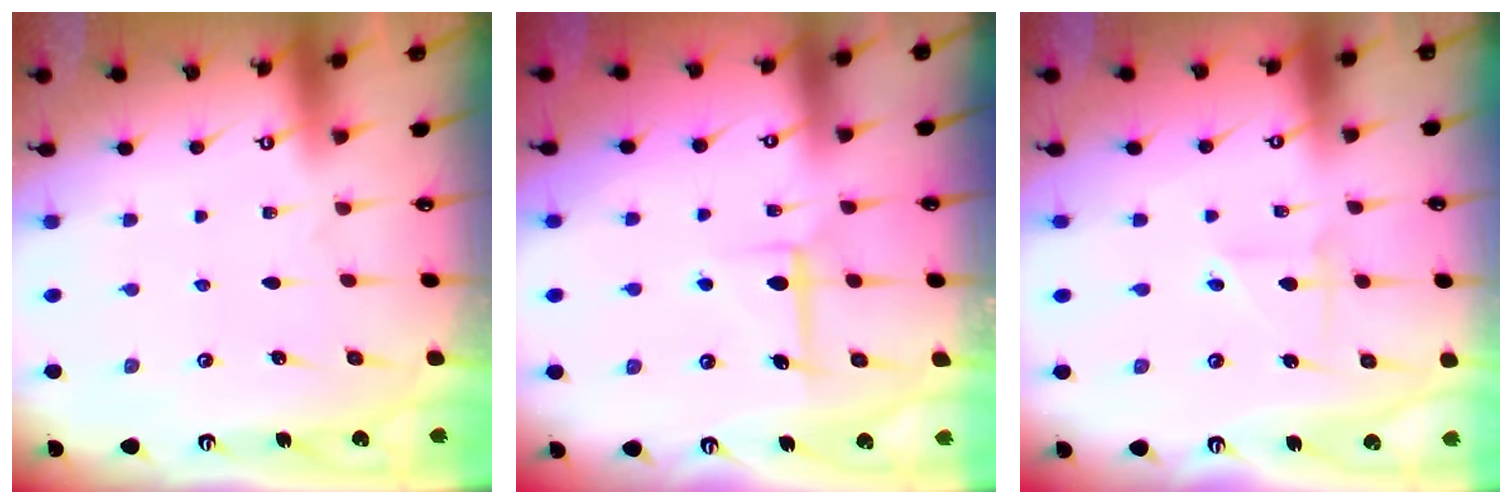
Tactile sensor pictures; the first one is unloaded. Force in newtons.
{"total": 6.6, "press": 6.6, "slide": 0.3}
{"total": 2.7, "press": 2.6, "slide": 0.3}